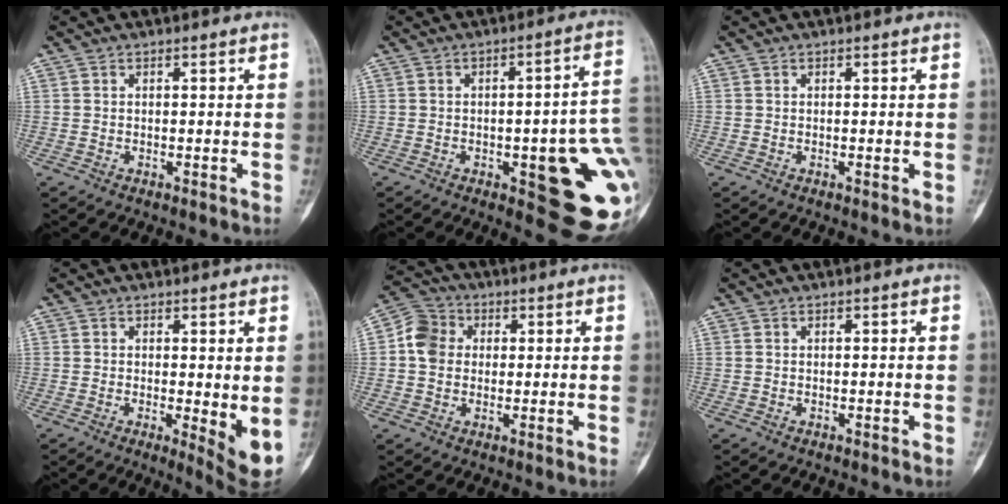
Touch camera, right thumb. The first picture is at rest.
{"total": 20.6, "force": [-3.8, 6.7, 19.1], "torque": [-0.177, 0.015, -0.026]}
{"total": 0.6, "force": [-0.1, 0.2, 0.6], "torque": [-0.005, -0.002, -0.003]}
{"total": 5.7, "force": [-0.3, 1.4, 5.5], "torque": [-0.071, -0.016, -0.006]}
{"total": 6.8, "force": [0.7, 5.8, 3.5], "torque": [-0.056, 0.016, 0.002]}
{"total": 0.0}